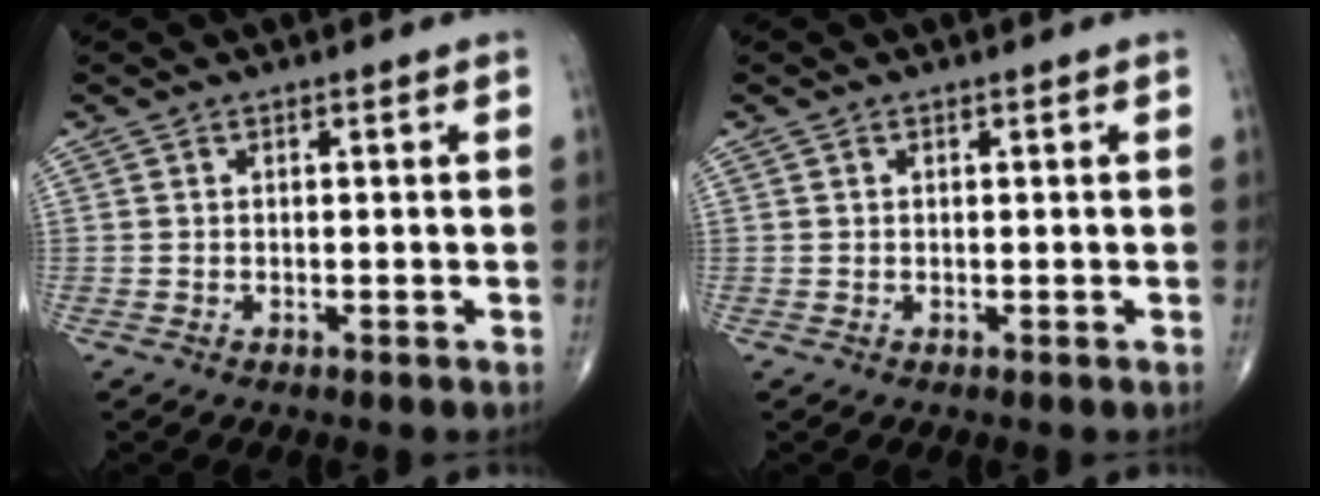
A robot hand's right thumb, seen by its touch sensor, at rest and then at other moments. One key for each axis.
{"total": 0.0}